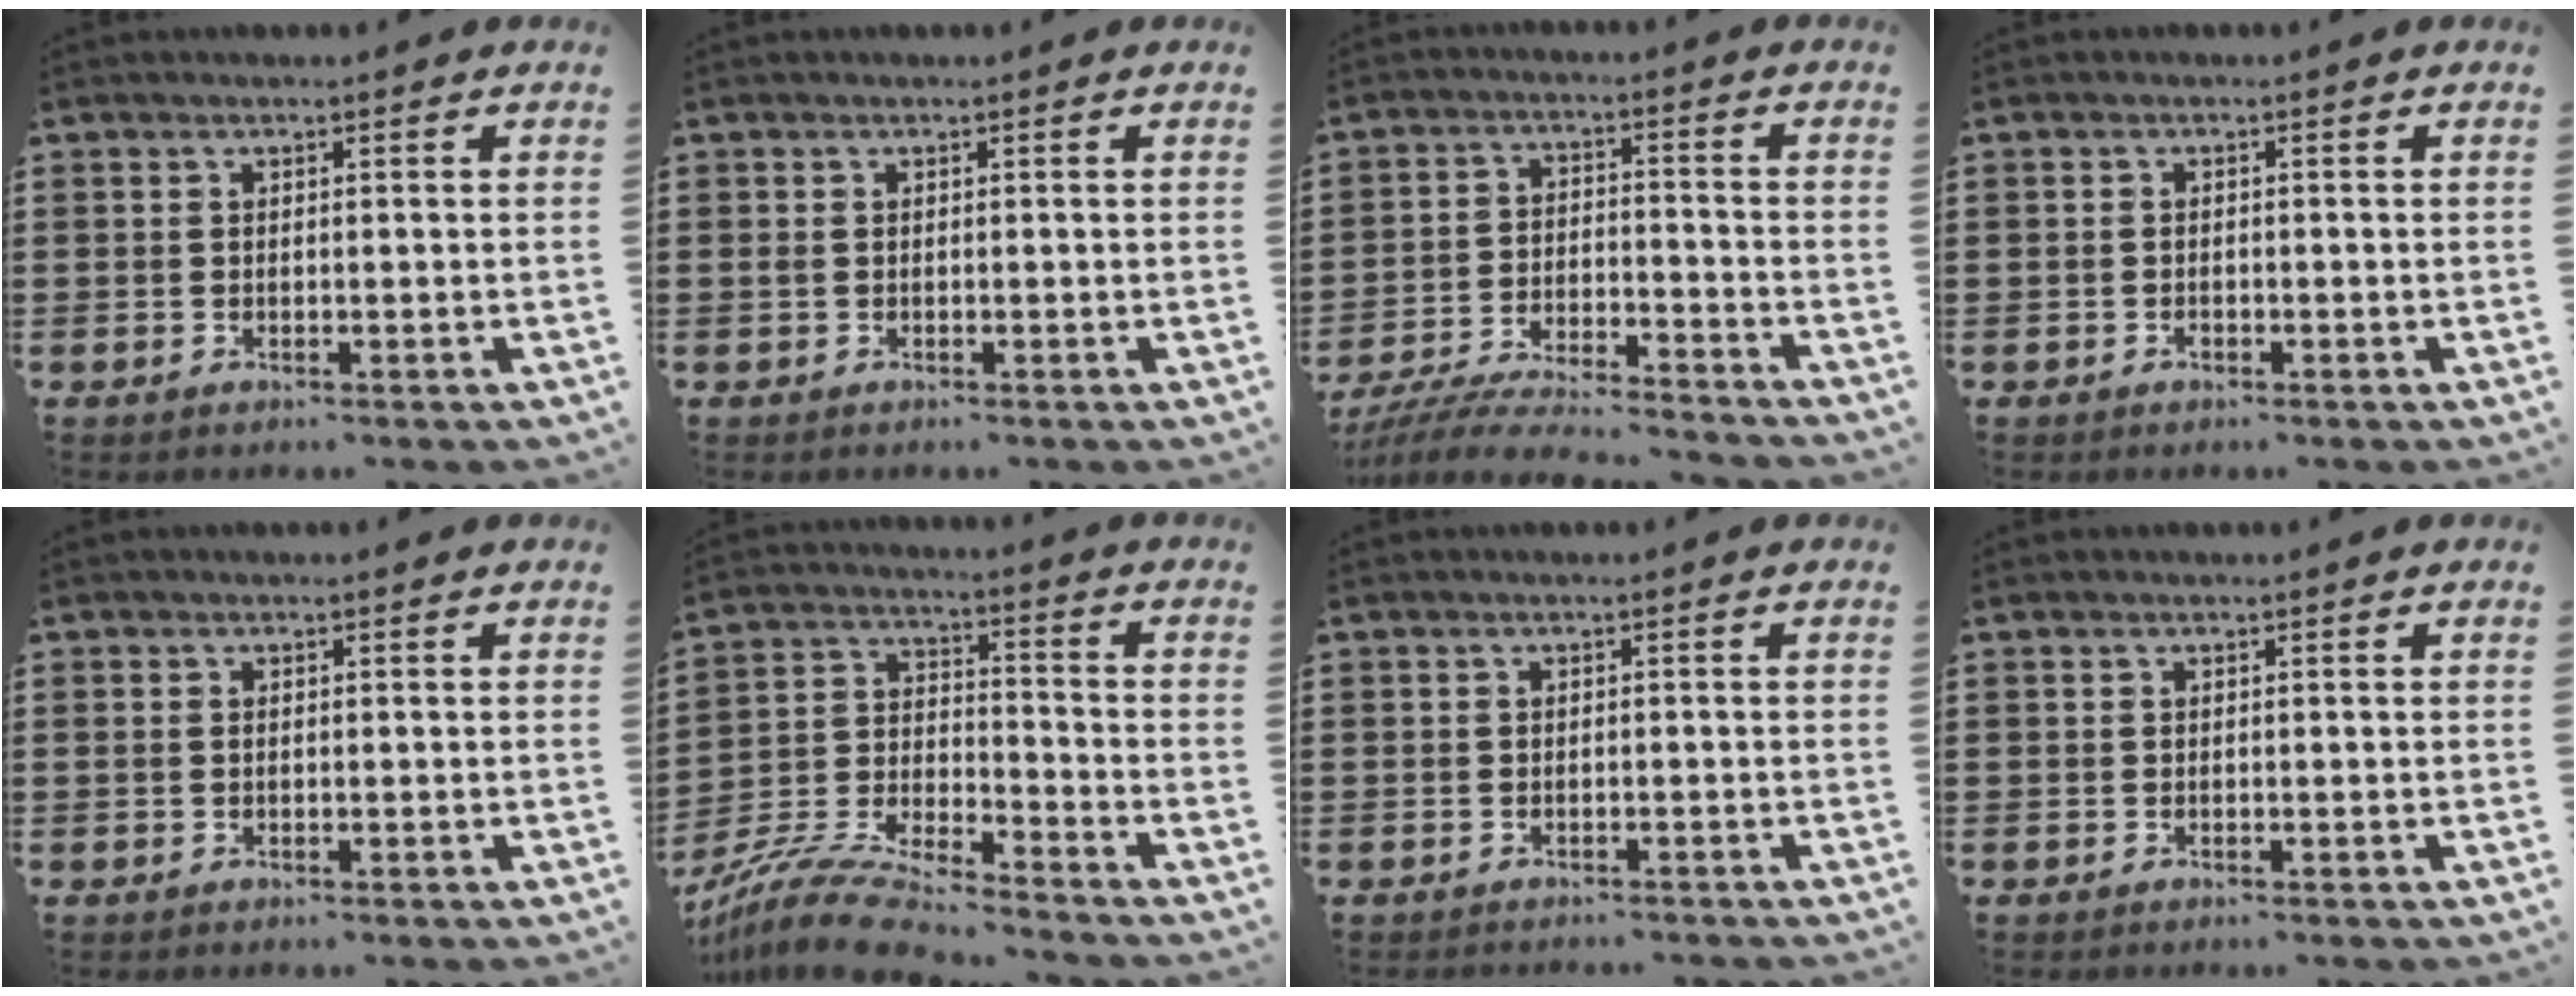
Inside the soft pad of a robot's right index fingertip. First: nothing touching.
{"total": 0.9, "force": [0.0, 0.4, 0.8], "torque": [-0.024, -0.001, -0.004]}
{"total": 6.8, "force": [-6.5, 0.2, 1.7], "torque": [-0.044, -0.003, -0.130]}
{"total": 0.7, "force": [-0.4, 0.4, 0.4], "torque": [-0.009, -0.003, -0.007]}
{"total": 0.5, "force": [0.0, 0.4, 0.3], "torque": [-0.009, 0.001, 0.000]}
{"total": 10.0, "force": [-9.3, 0.7, 3.6], "torque": [-0.087, 0.007, -0.189]}
{"total": 0.8, "force": [-0.8, -0.1, 0.0], "torque": [-0.001, -0.002, -0.017]}
{"total": 0.0}